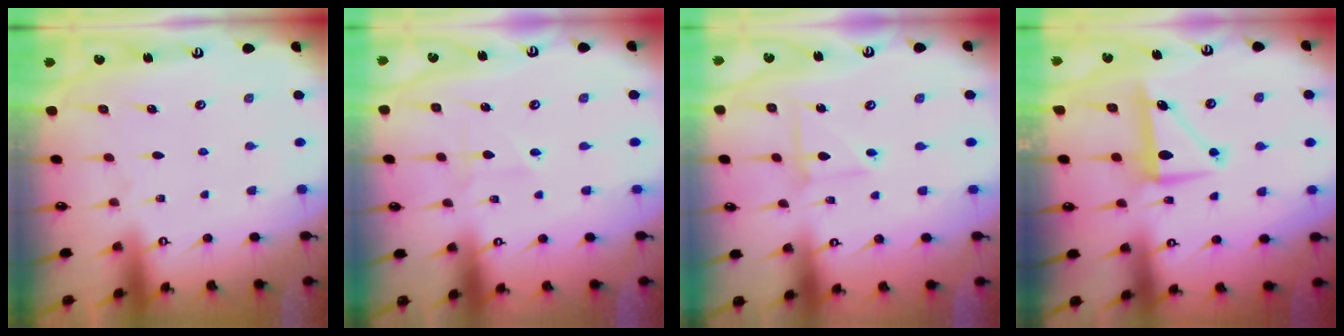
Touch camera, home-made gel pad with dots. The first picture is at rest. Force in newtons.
{"total": 1.8, "press": 1.7, "slide": 0.6}
{"total": 4.2, "press": 4.1, "slide": 0.5}
{"total": 8.3, "press": 8.3, "slide": 0.6}